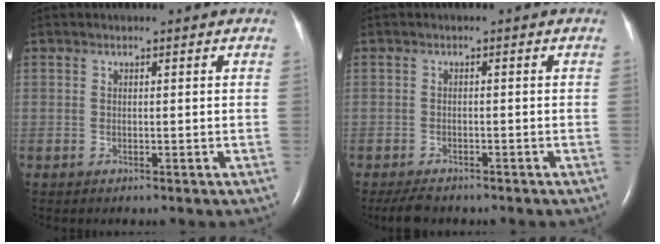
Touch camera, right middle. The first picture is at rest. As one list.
[{"total": 3.9, "force": [-3.3, 1.3, 1.7], "torque": [-0.034, -0.009, -0.052]}]